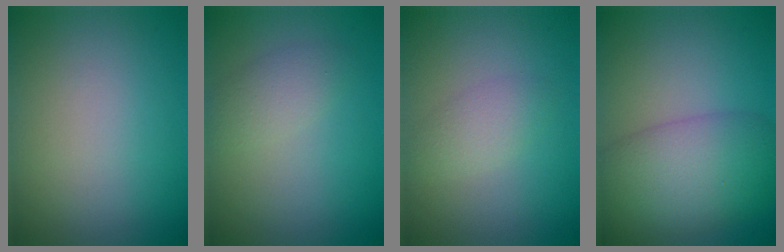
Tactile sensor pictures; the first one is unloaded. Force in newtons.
{"total": 2.2, "press": 2.2, "slide": 0.1}
{"total": 1.7, "press": 1.7, "slide": 0.1}
{"total": 7.9, "press": 7.9, "slide": 0.3}